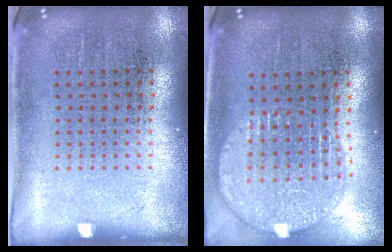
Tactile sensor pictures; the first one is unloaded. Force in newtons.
{"total": 1.6, "press": 1.4, "slide": 0.8}